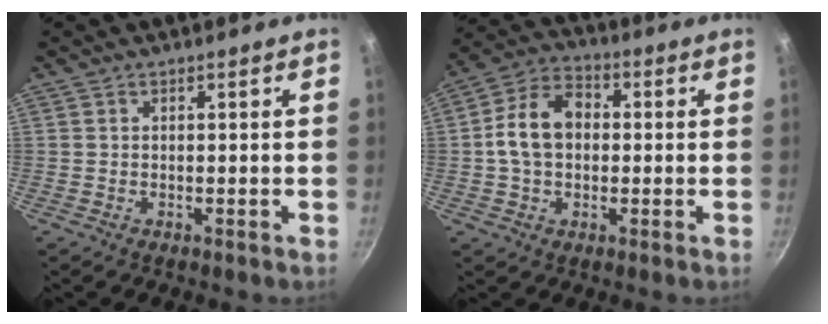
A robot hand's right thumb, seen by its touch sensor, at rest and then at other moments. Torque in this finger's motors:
{"motor_torque": [1.61, 1.79, 0.94, -0.62, 0.20]}